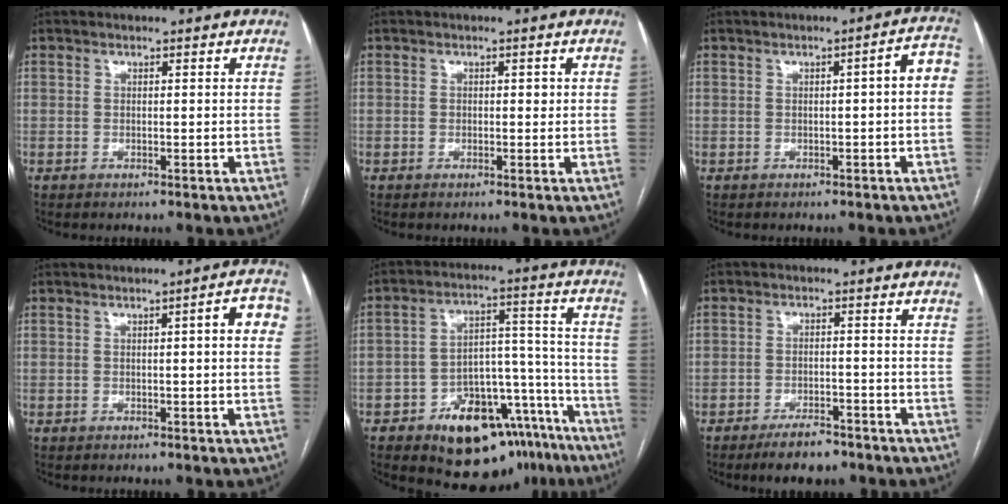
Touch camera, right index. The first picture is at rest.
{"total": 1.1, "force": [0.2, 0.7, 0.8], "torque": [-0.011, 0.007, 0.003]}
{"total": 3.9, "force": [-0.2, 0.5, 3.8], "torque": [-0.039, 0.012, -0.006]}
{"total": 4.3, "force": [0.6, 0.5, 4.2], "torque": [-0.045, 0.010, 0.003]}
{"total": 18.8, "force": [-12.6, 9.6, 10.1], "torque": [-0.087, 0.074, -0.177]}
{"total": 5.5, "force": [-4.3, 2.0, 2.8], "torque": [-0.047, 0.001, -0.065]}